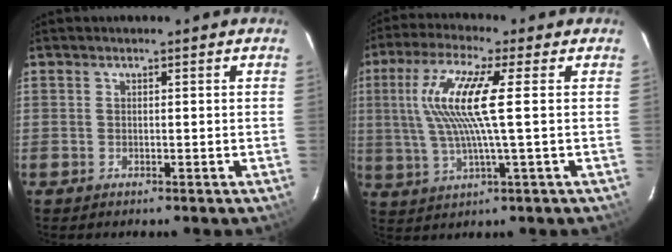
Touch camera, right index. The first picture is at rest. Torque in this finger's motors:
{"motor_torque": [1.33, -0.07, 0.75, 0.21]}